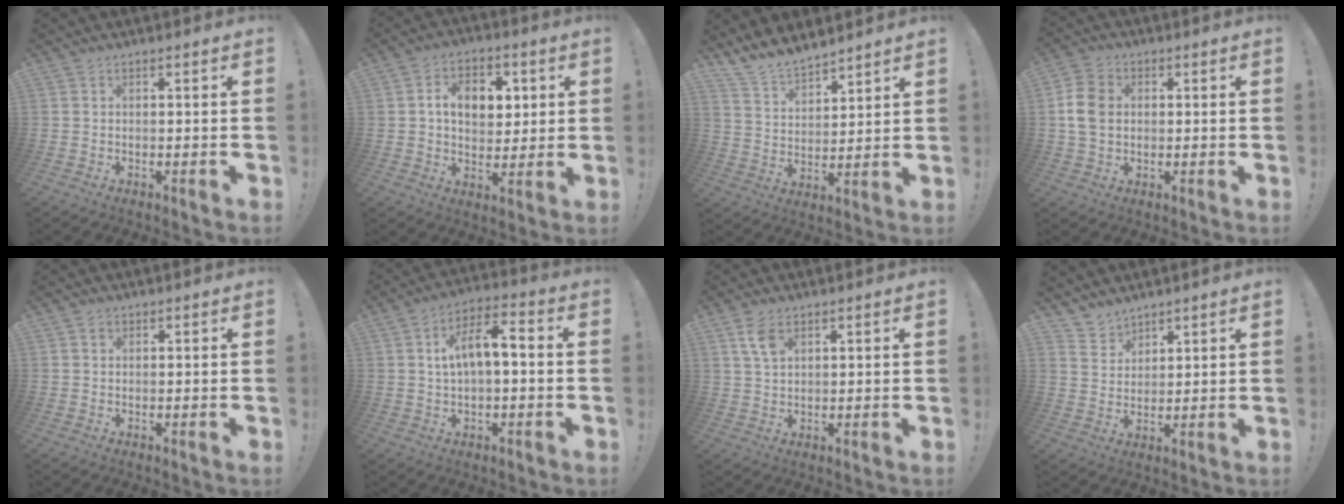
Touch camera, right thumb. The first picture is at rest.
{"total": 10.3, "force": [2.5, 7.8, 6.2], "torque": [-0.093, 0.002, 0.047]}
{"total": 8.9, "force": [8.3, 3.0, 1.5], "torque": [-0.047, -0.065, 0.162]}
{"total": 9.0, "force": [0.7, 6.9, 5.8], "torque": [-0.123, 0.009, 0.015]}
{"total": 0.7, "force": [0.4, 0.6, 0.1], "torque": [0.002, 0.000, 0.006]}
{"total": 9.1, "force": [0.9, 4.0, 8.1], "torque": [-0.133, 0.010, 0.017]}
{"total": 5.4, "force": [2.8, 2.8, 3.7], "torque": [-0.063, -0.009, 0.052]}
{"total": 5.1, "force": [4.4, 2.7, 0.0], "torque": [-0.005, -0.035, 0.085]}